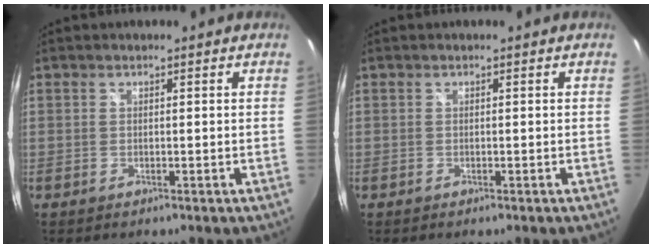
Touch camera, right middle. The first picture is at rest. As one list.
[{"total": 0.0}]